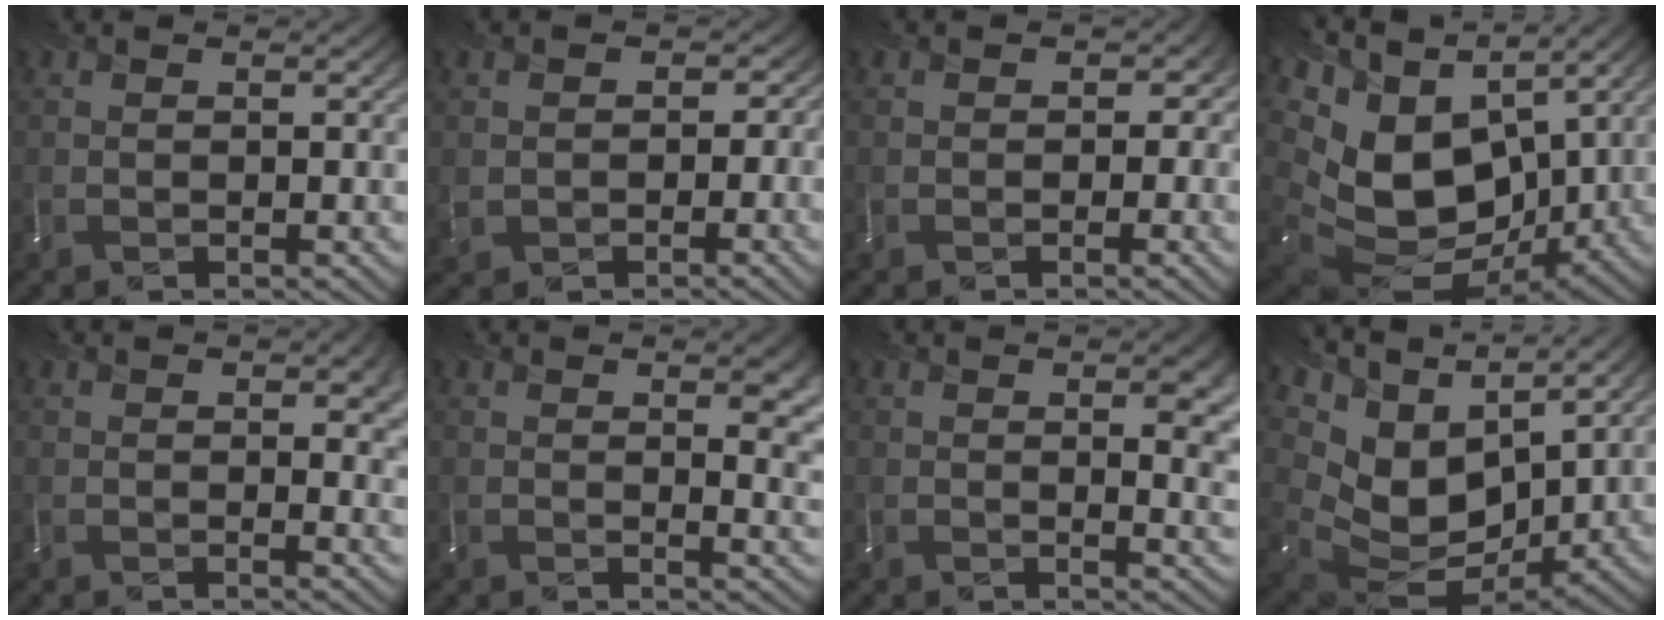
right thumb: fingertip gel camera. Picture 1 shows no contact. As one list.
[{"total": 4.4, "force": [-0.9, 4.1, 1.4], "torque": [-0.043, -0.017, -0.014]}, {"total": 3.2, "force": [-0.6, 2.8, 1.5], "torque": [-0.014, 0.000, -0.004]}, {"total": 17.8, "force": [3.7, 12.3, 12.4], "torque": [-0.293, -0.011, 0.101]}, {"total": 3.9, "force": [1.3, 1.9, 3.1], "torque": [-0.038, -0.002, 0.026]}, {"total": 6.7, "force": [2.5, 2.8, 5.6], "torque": [-0.053, 0.006, 0.035]}, {"total": 6.2, "force": [1.8, 2.5, 5.4], "torque": [-0.050, 0.005, 0.026]}, {"total": 14.3, "force": [6.2, 9.3, 8.9], "torque": [-0.229, 0.017, 0.142]}]